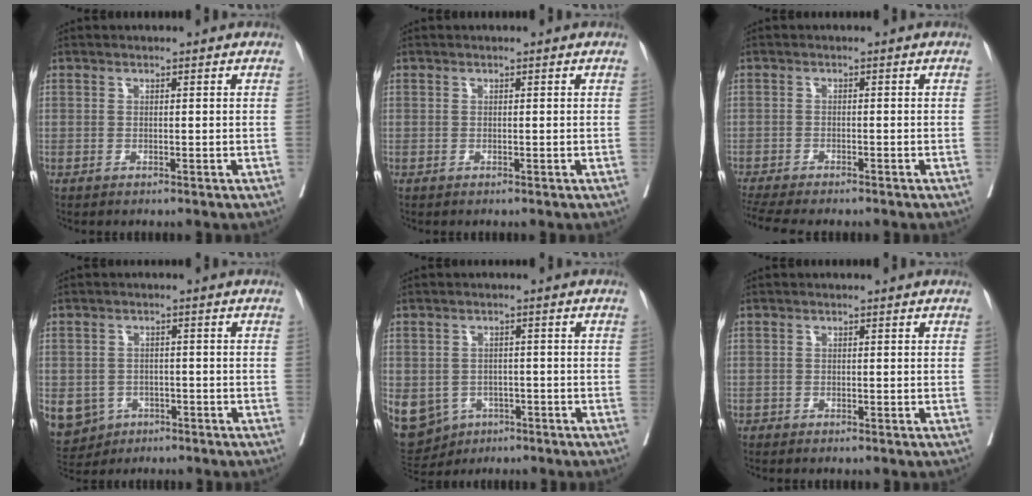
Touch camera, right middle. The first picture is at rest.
{"total": 0.0}
{"total": 9.9, "force": [-8.4, 1.9, 4.7], "torque": [-0.080, -0.007, -0.126]}
{"total": 8.5, "force": [-4.1, 7.1, 2.2], "torque": [-0.061, 0.003, -0.056]}
{"total": 19.3, "force": [-8.2, 16.0, 7.2], "torque": [-0.249, -0.001, -0.104]}
{"total": 1.6, "force": [-1.3, 0.7, -0.6], "torque": [0.012, 0.003, -0.030]}